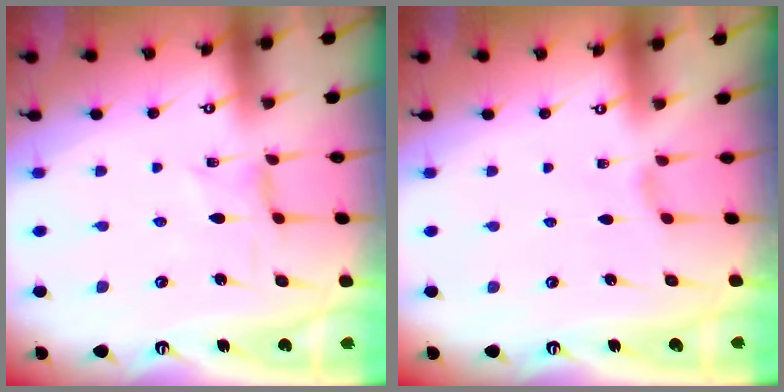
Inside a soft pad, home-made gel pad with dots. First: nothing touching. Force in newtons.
{"total": 1.1, "press": 1.1, "slide": 0.4}